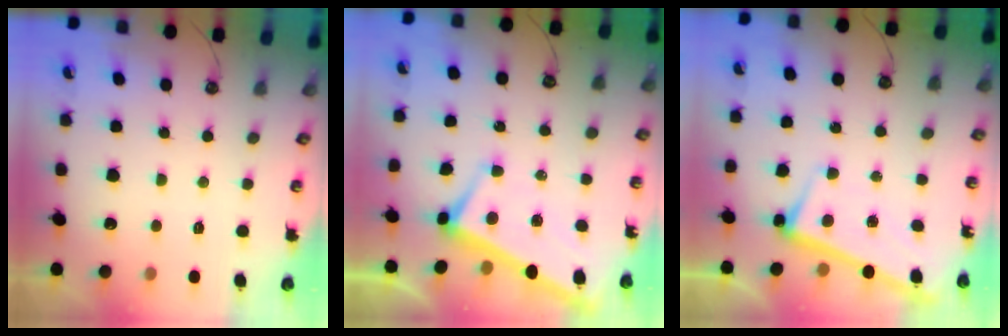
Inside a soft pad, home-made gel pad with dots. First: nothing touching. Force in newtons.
{"total": 2.5, "press": 2.3, "slide": 0.9}
{"total": 2.8, "press": 2.8, "slide": 0.4}